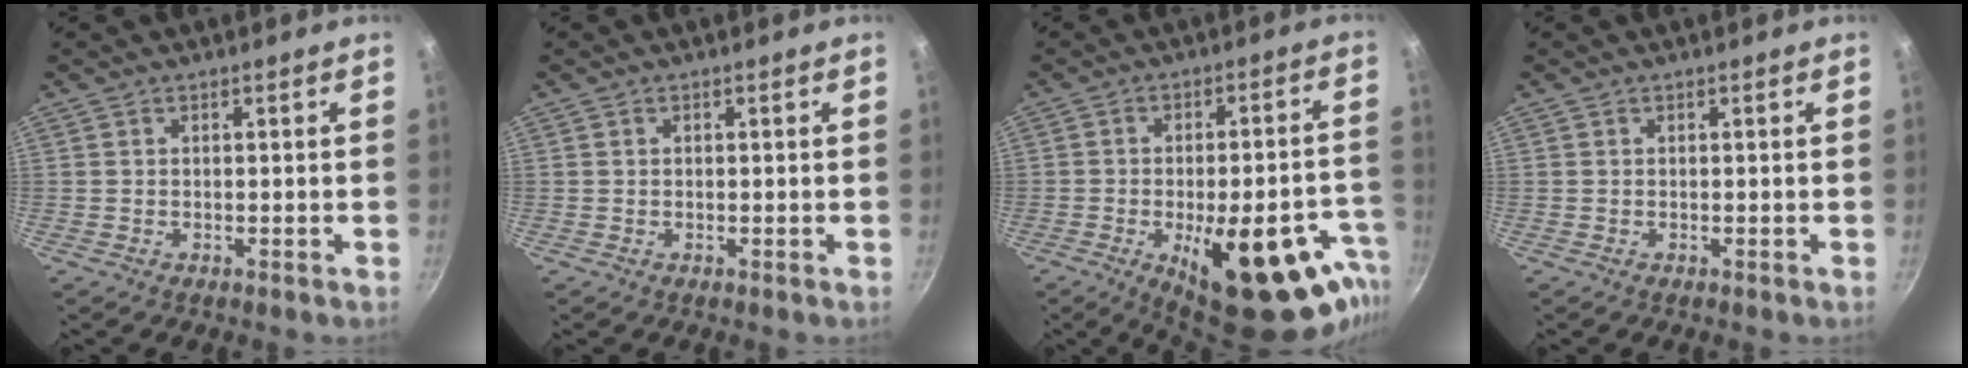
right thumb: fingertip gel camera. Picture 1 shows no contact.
{"total": 0.0}
{"total": 26.1, "force": [-11.2, 10.8, 21.0], "torque": [-0.217, 0.033, -0.142]}
{"total": 0.0}